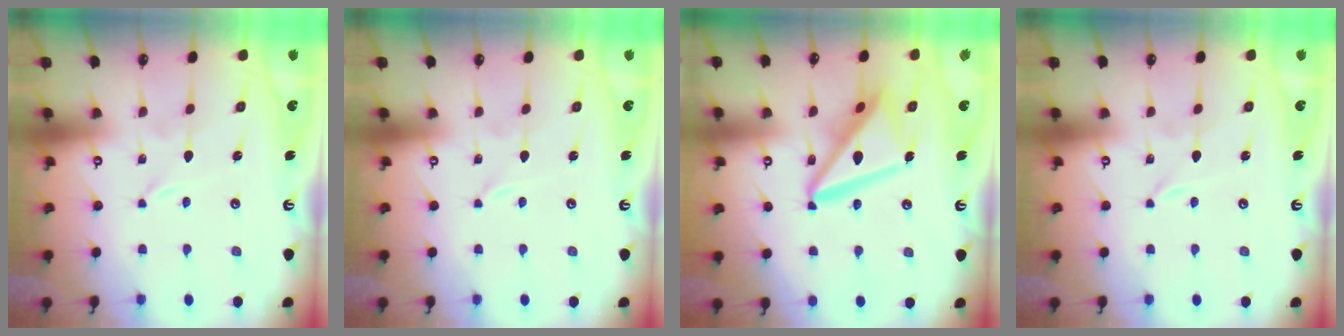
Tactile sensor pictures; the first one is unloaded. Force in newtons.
{"total": 0.0}
{"total": 16.5, "press": 16.4, "slide": 1.9}
{"total": 0.0}